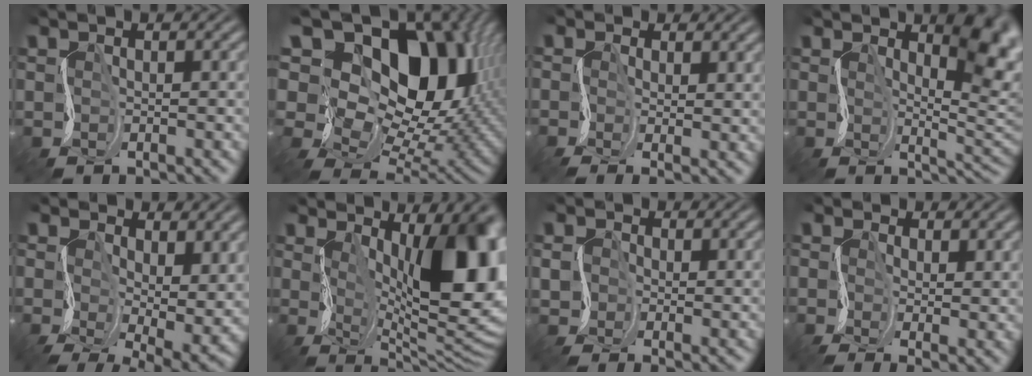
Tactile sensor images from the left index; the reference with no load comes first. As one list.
[{"total": 16.2, "force": [7.1, 9.5, 11.0], "torque": [-0.179, 0.042, 0.091]}, {"total": 1.3, "force": [-0.3, -1.0, -0.8], "torque": [0.019, -0.010, -0.011]}, {"total": 8.3, "force": [3.4, 3.4, 6.7], "torque": [-0.078, 0.004, 0.041]}, {"total": 5.5, "force": [0.1, 2.6, 4.9], "torque": [-0.079, -0.031, -0.004]}, {"total": 11.6, "force": [1.9, 3.9, 10.8], "torque": [-0.124, -0.010, 0.025]}, {"total": 1.4, "force": [-0.7, -0.1, -1.2], "torque": [0.016, -0.009, -0.021]}, {"total": 0.8, "force": [-0.1, -0.7, -0.2], "torque": [0.009, -0.013, -0.008]}]